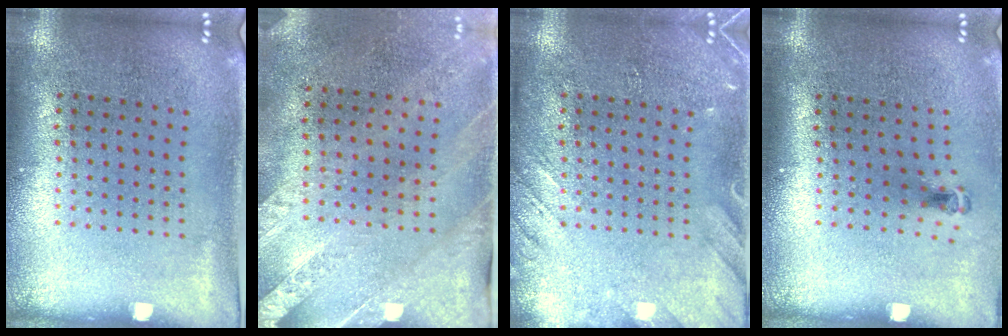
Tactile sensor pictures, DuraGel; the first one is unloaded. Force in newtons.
{"total": 2.5, "press": 2.1, "slide": 1.4}
{"total": 2.1, "press": 2.1, "slide": 0.2}
{"total": 0.6, "press": 0.3, "slide": 0.5}